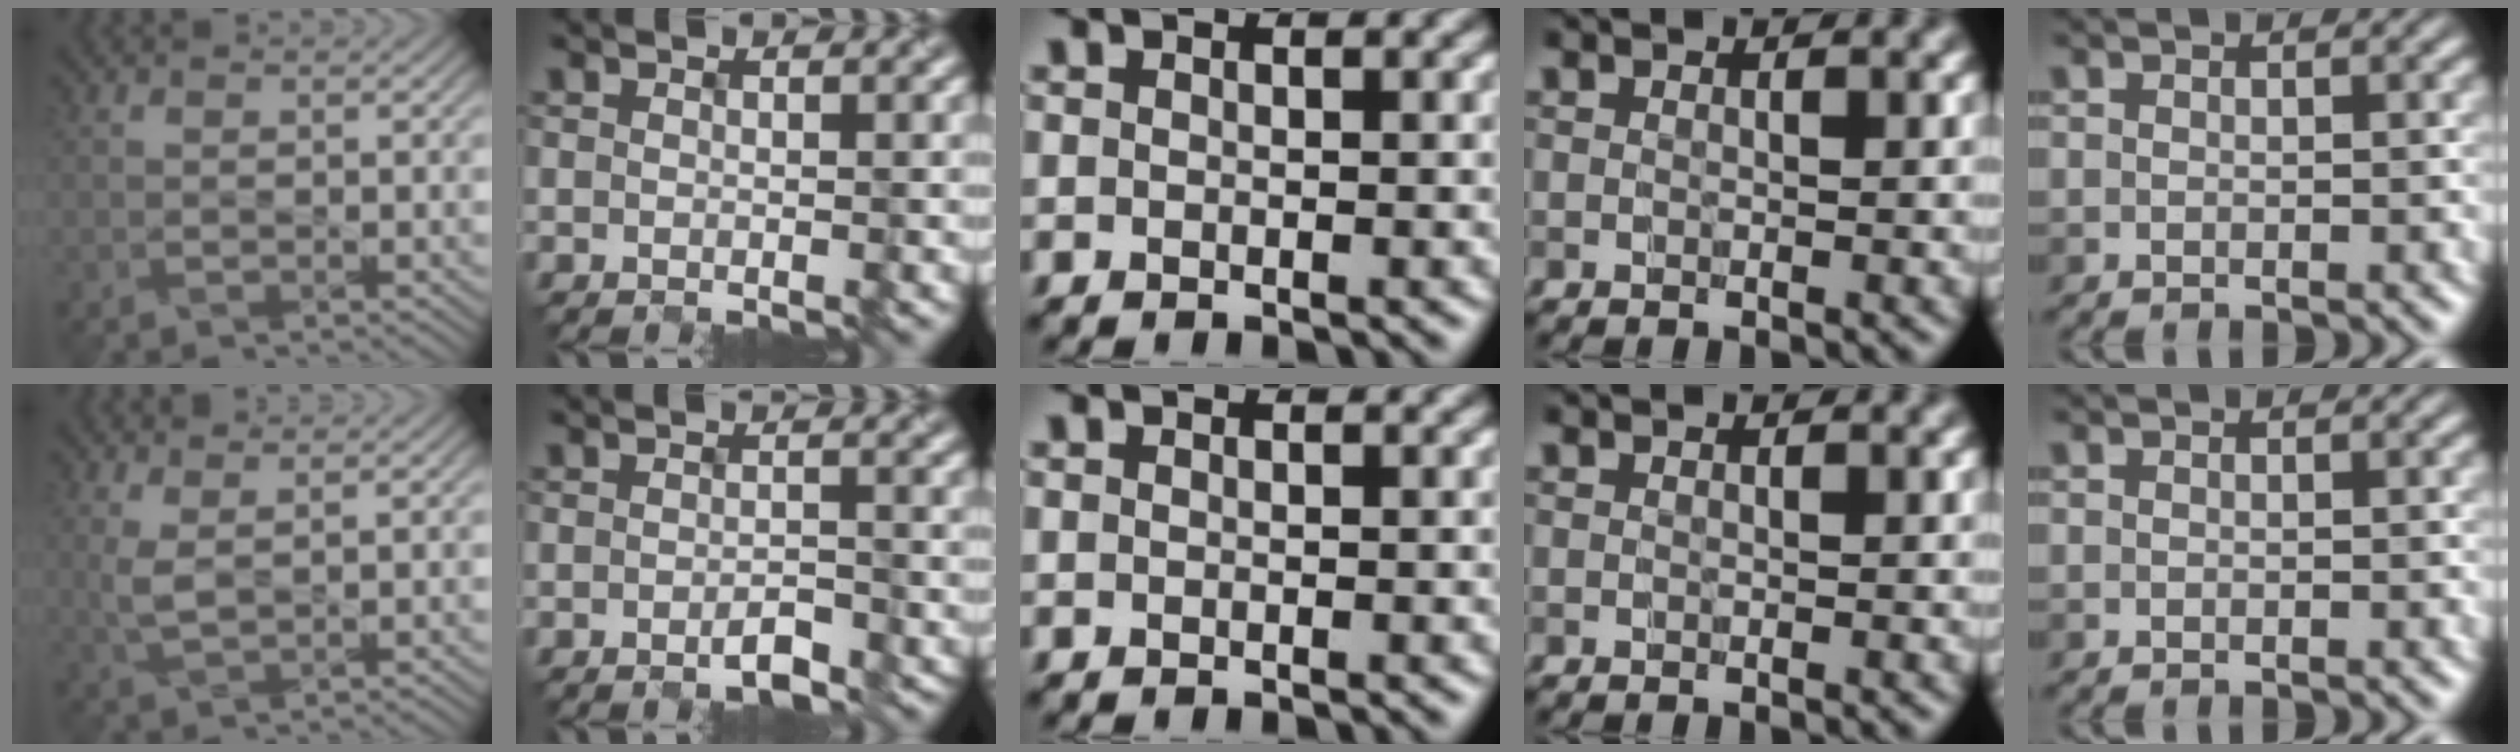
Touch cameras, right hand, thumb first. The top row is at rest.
{"thumb": {"total": 2.8, "force": [1.4, 0.8, 2.3], "torque": [-0.068, 0.003, 0.030]}, "index": {"total": 2.0, "force": [-1.3, 0.7, 1.4], "torque": [-0.027, -0.007, -0.014]}}